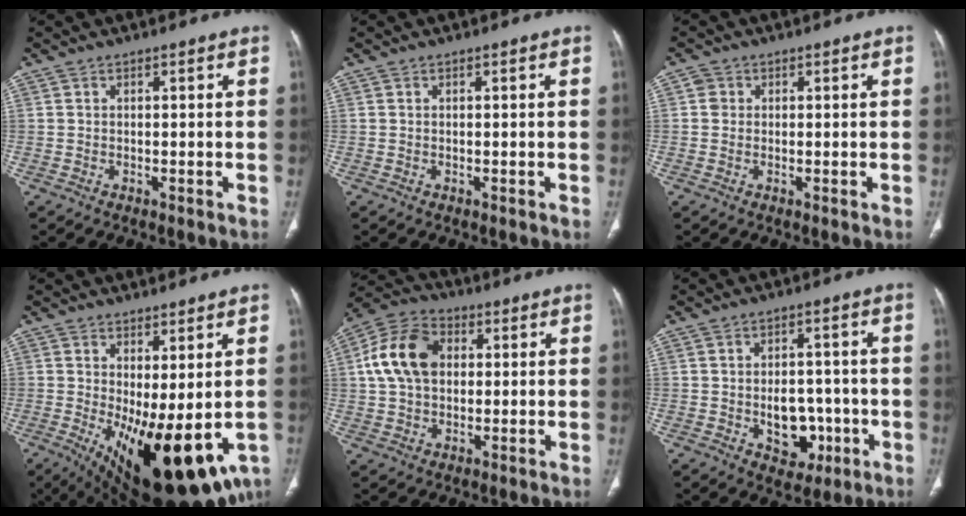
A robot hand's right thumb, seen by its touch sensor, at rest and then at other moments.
{"total": 0.0}
{"total": 1.7, "force": [0.3, 1.6, 0.4], "torque": [0.000, 0.001, 0.003]}
{"total": 18.5, "force": [-0.8, 7.5, 16.8], "torque": [-0.260, -0.030, 0.016]}
{"total": 12.9, "force": [2.1, 9.2, 8.7], "torque": [-0.152, 0.021, 0.030]}
{"total": 8.7, "force": [-2.2, 6.3, 5.5], "torque": [-0.040, 0.021, -0.017]}